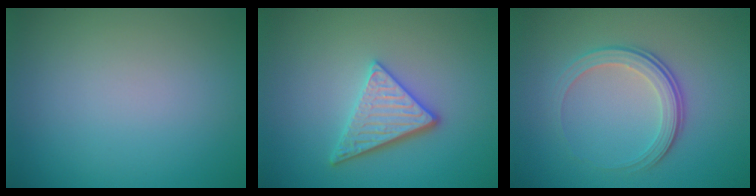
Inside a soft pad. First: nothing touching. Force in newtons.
{"total": 3.7, "press": 3.2, "slide": 1.8}
{"total": 3.7, "press": 2.8, "slide": 2.5}